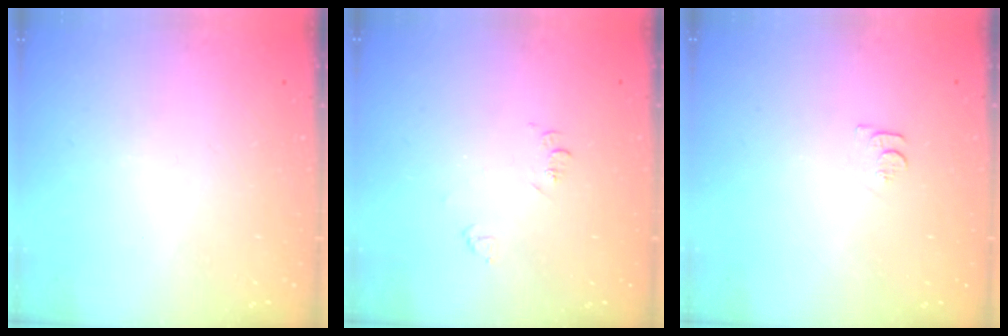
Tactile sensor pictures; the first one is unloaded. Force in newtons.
{"total": 4.9, "press": 4.9, "slide": 0.7}
{"total": 5.9, "press": 5.8, "slide": 0.7}